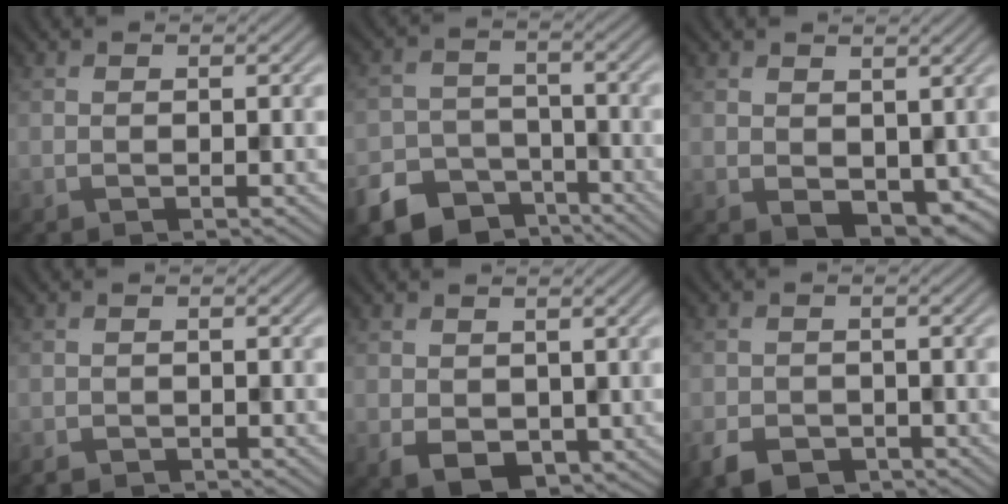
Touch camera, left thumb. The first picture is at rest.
{"total": 10.6, "force": [-7.4, 6.9, 3.2], "torque": [-0.074, -0.029, -0.124]}
{"total": 4.5, "force": [0.8, 3.1, 3.2], "torque": [-0.064, -0.015, 0.020]}
{"total": 1.0, "force": [-0.9, 0.4, 0.0], "torque": [-0.005, -0.004, -0.019]}
{"total": 3.7, "force": [0.1, 2.8, 2.4], "torque": [-0.064, -0.013, 0.008]}
{"total": 3.5, "force": [-2.2, 2.4, 1.4], "torque": [-0.041, -0.012, -0.045]}